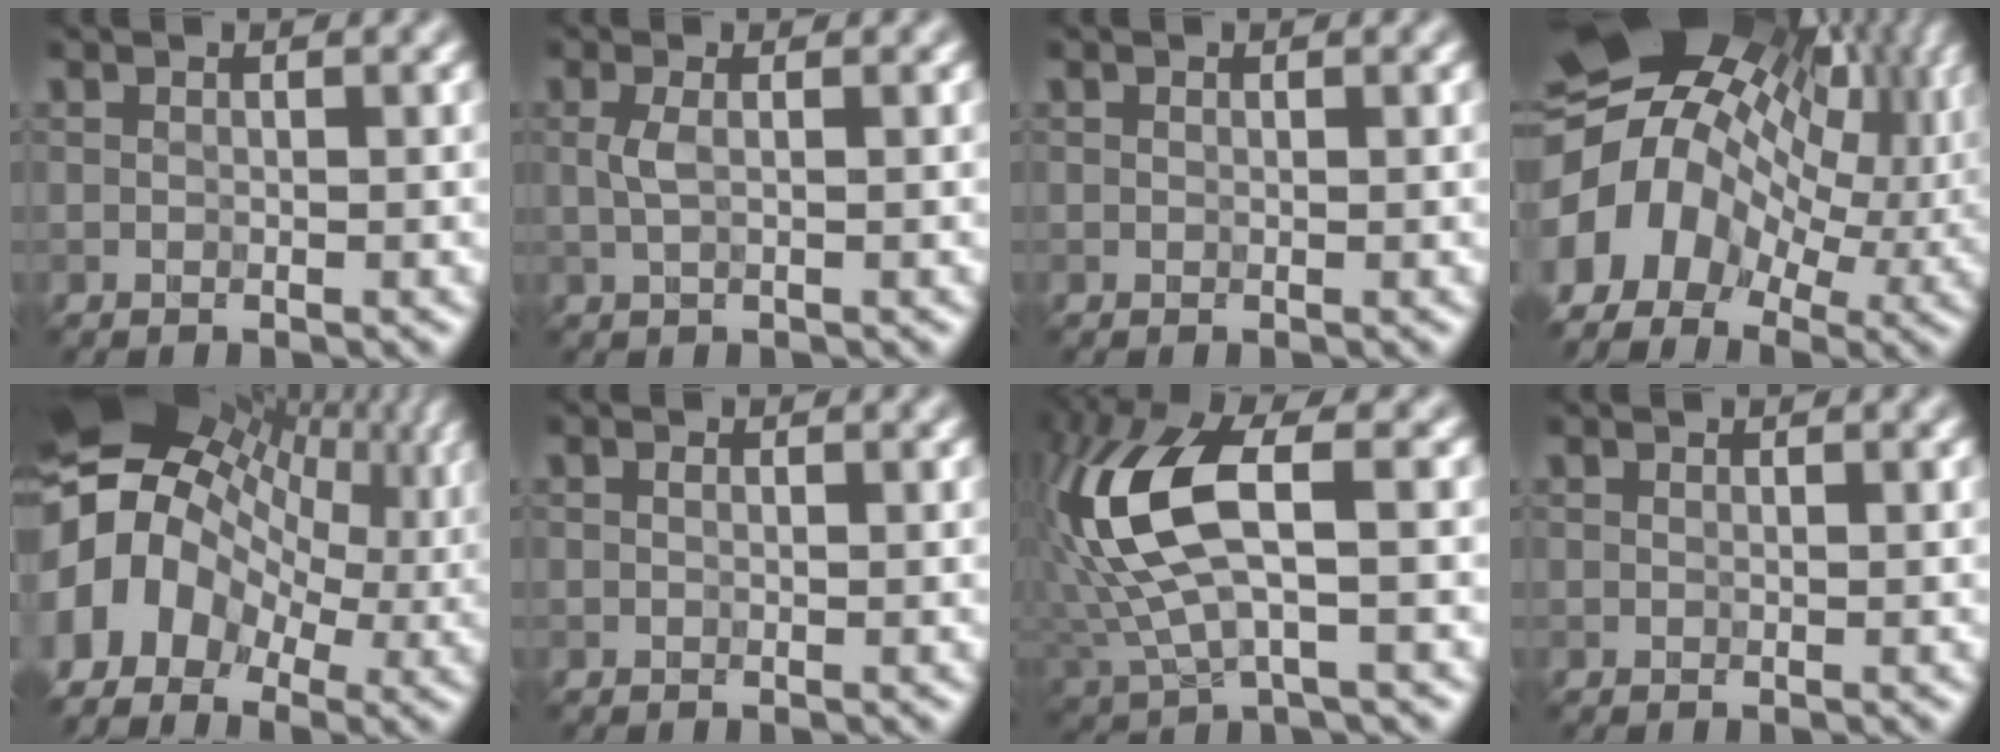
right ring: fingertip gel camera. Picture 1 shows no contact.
{"total": 1.3, "force": [0.1, 0.3, 1.2], "torque": [-0.025, 0.010, 0.004]}
{"total": 0.0}
{"total": 14.8, "force": [-0.2, 10.7, 10.3], "torque": [-0.199, 0.021, -0.007]}
{"total": 15.9, "force": [0.5, 12.6, 9.8], "torque": [-0.184, 0.017, 0.001]}
{"total": 0.0}
{"total": 10.7, "force": [1.5, 4.4, 9.6], "torque": [-0.236, 0.013, 0.032]}
{"total": 0.0}